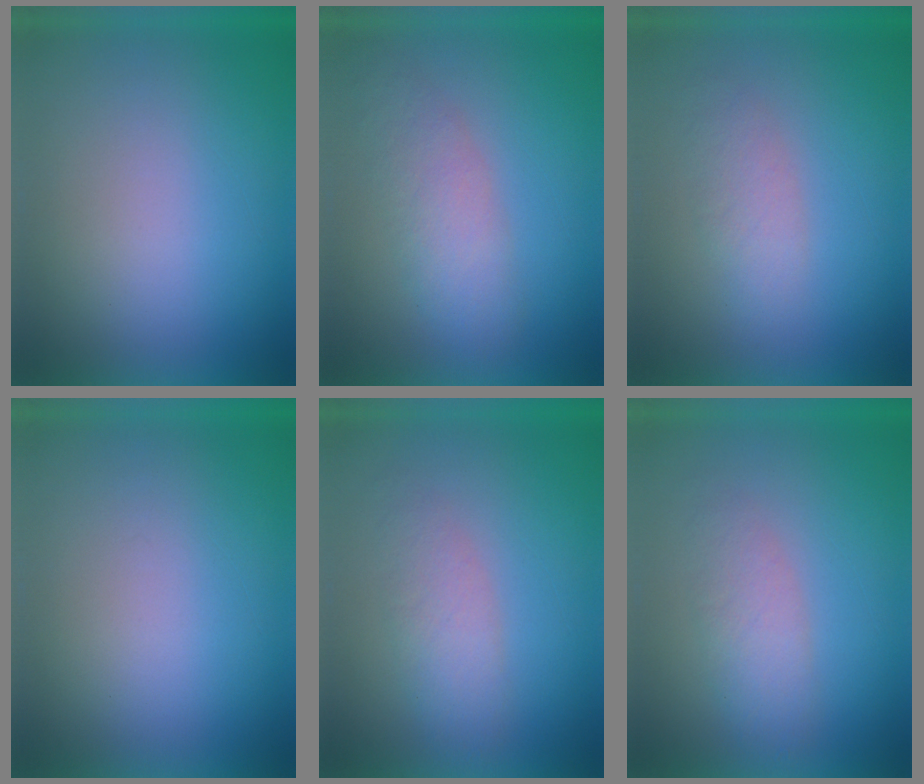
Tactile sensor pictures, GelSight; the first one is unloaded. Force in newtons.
{"total": 3.7}
{"total": 2.7}
{"total": 0.0}
{"total": 2.9}
{"total": 2.9}